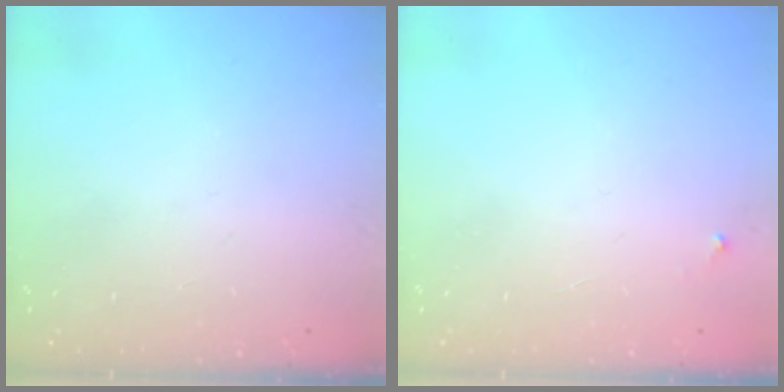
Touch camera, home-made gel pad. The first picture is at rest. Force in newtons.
{"total": 2.2, "press": 2.2, "slide": 0.1}